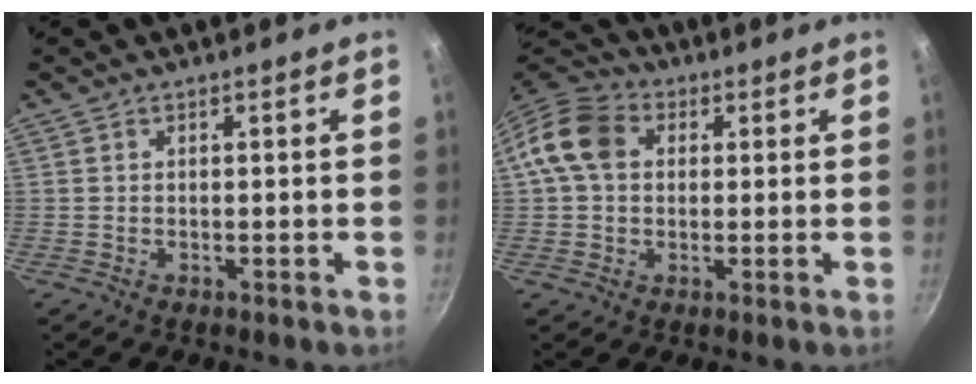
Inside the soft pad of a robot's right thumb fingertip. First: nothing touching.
{"total": 9.9, "force": [1.8, 7.6, 6.0], "torque": [-0.090, 0.021, 0.015]}